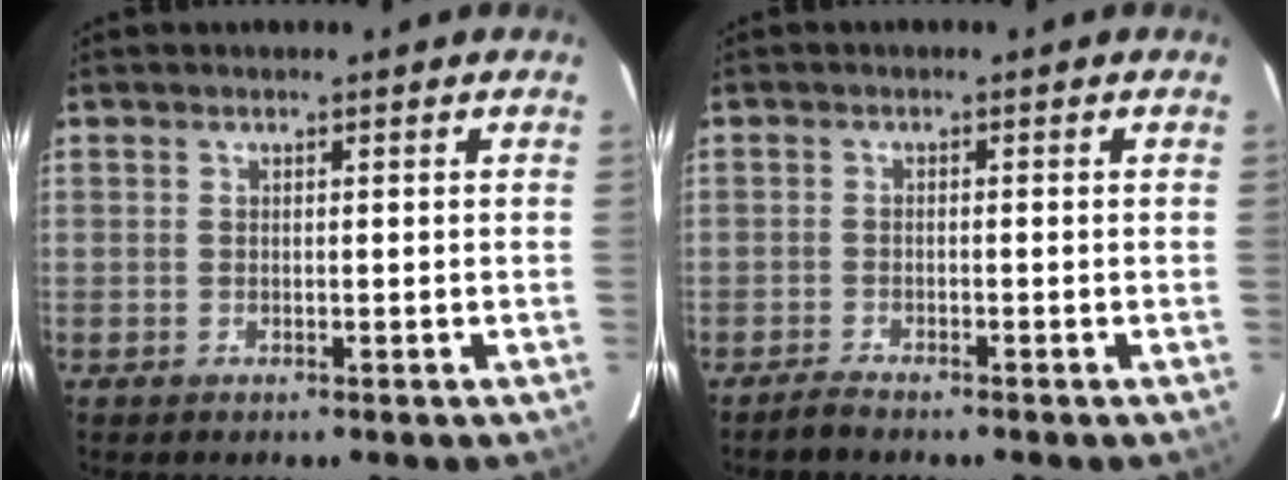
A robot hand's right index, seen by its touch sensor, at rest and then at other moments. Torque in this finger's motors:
{"motor_torque": [0.18, -0.17, 0.09, 0.02]}